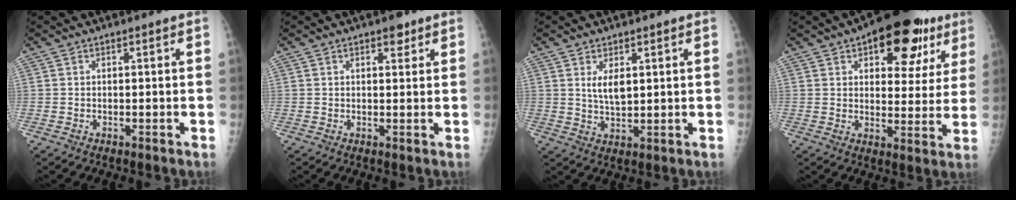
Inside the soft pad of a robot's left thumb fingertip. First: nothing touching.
{"total": 2.0, "force": [1.3, 1.0, 1.1], "torque": [-0.005, -0.007, 0.018]}
{"total": 4.1, "force": [1.4, 1.9, 3.3], "torque": [-0.053, -0.016, 0.033]}
{"total": 18.2, "force": [9.4, 9.1, 12.6], "torque": [-0.112, -0.015, 0.125]}